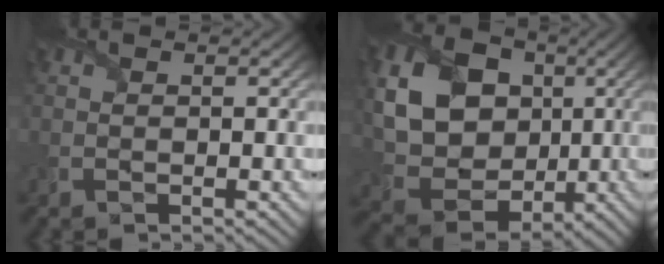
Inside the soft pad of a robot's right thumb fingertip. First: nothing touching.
{"total": 17.3, "force": [2.4, 14.3, 9.5], "torque": [-0.244, 0.013, 0.064]}